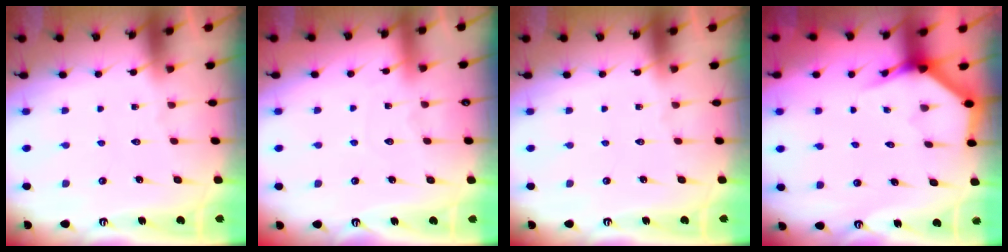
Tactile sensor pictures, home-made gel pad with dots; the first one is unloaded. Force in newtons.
{"total": 3.1, "press": 3.0, "slide": 0.3}
{"total": 0.0}
{"total": 3.8, "press": 3.8, "slide": 0.2}